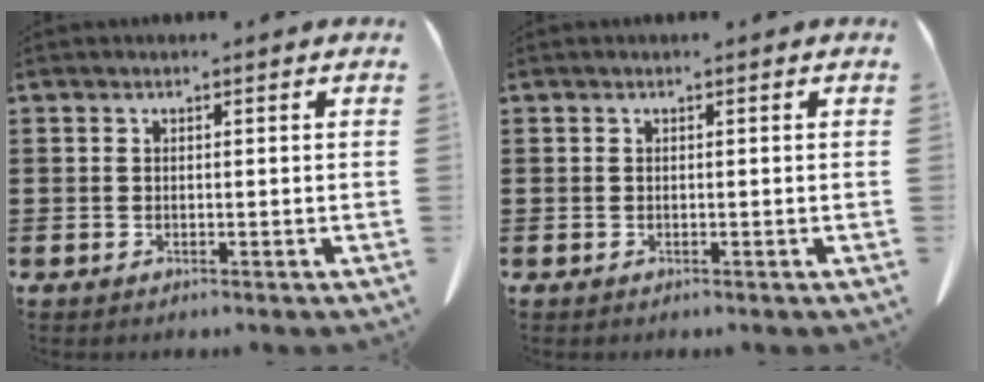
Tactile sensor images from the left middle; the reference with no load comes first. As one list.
[{"total": 0.0}]